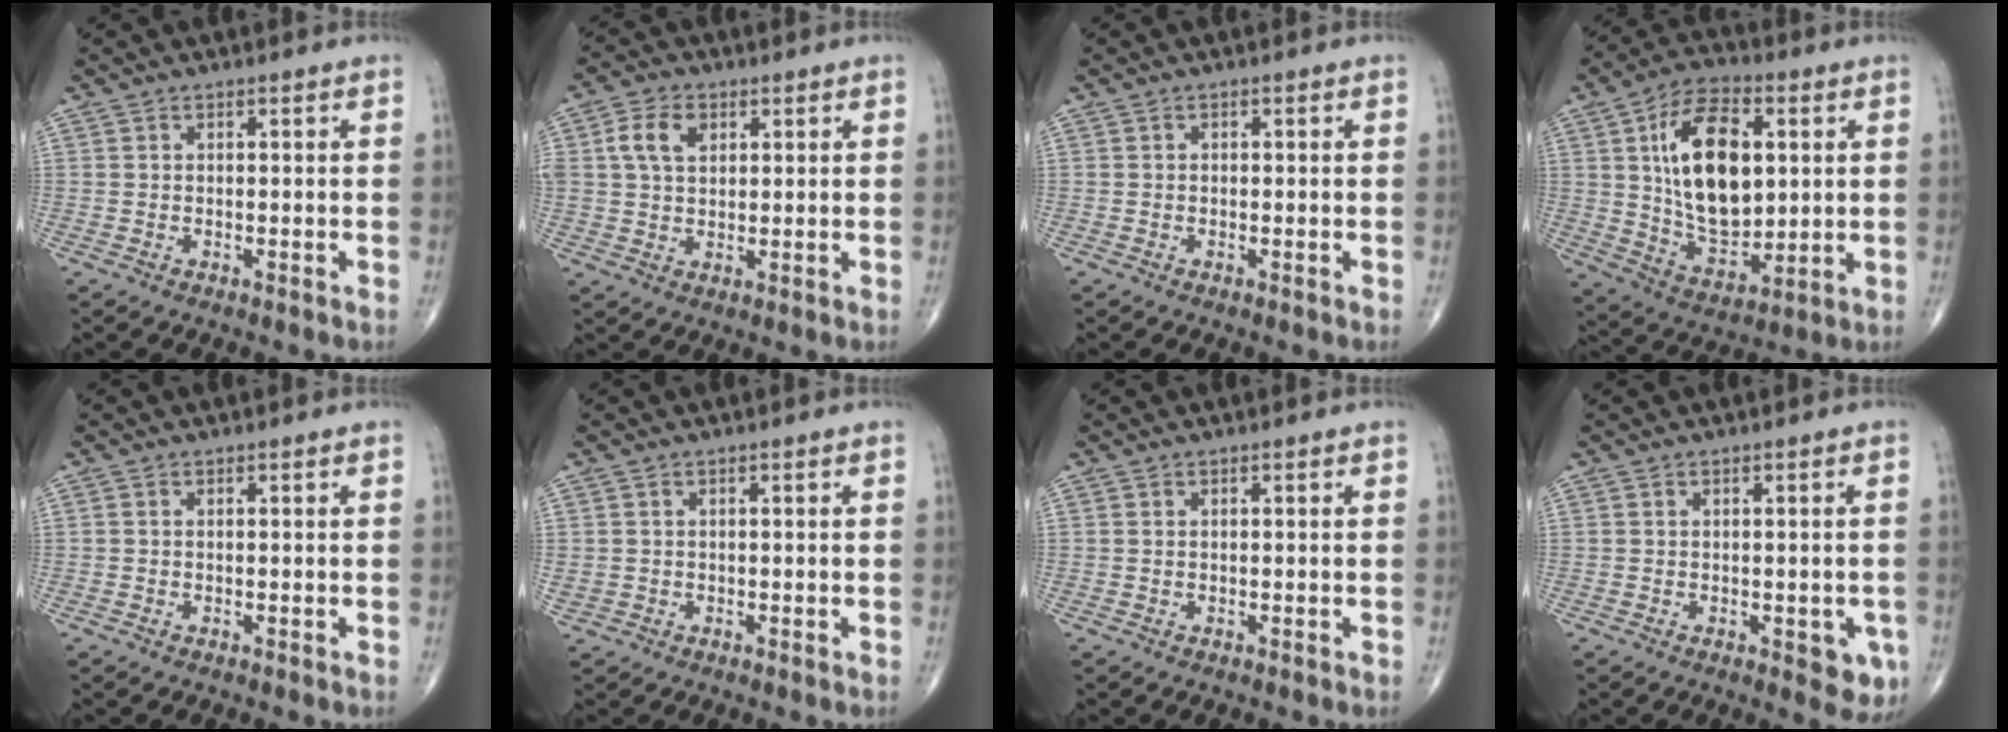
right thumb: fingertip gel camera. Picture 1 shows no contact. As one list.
[{"total": 6.6, "force": [2.1, 4.5, 4.3], "torque": [-0.074, 0.003, 0.037]}, {"total": 0.0}, {"total": 19.4, "force": [3.8, 10.8, 15.6], "torque": [-0.237, -0.009, 0.070]}, {"total": 0.0}, {"total": 1.6, "force": [-0.1, 1.5, 0.6], "torque": [-0.010, 0.001, 0.005]}, {"total": 0.0}, {"total": 4.0, "force": [-1.3, 2.1, 3.2], "torque": [-0.015, -0.002, -0.010]}]